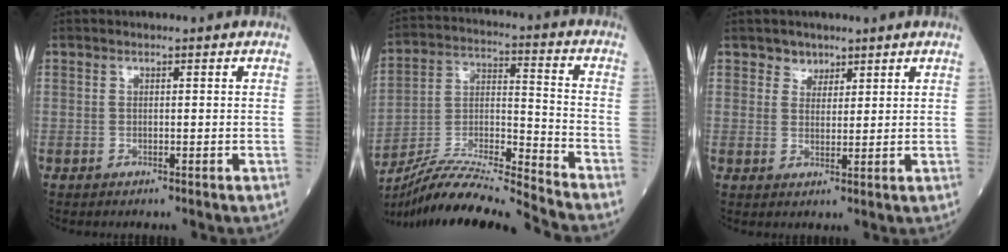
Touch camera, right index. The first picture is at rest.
{"total": 16.4, "force": [-15.5, -2.2, 4.8], "torque": [-0.082, 0.011, -0.284]}
{"total": 2.4, "force": [1.7, 1.6, 0.0], "torque": [0.007, -0.003, 0.025]}